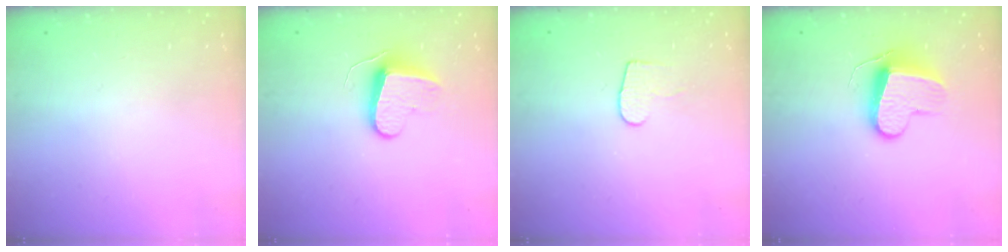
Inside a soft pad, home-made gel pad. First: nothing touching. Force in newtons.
{"total": 8.8, "press": 8.8, "slide": 0.2}
{"total": 6.3, "press": 6.3, "slide": 0.6}
{"total": 9.9, "press": 9.9, "slide": 0.6}